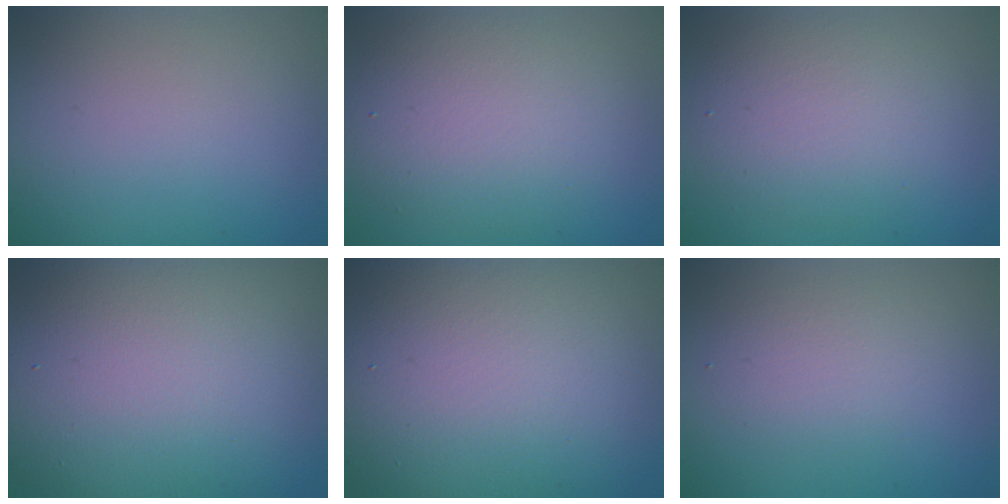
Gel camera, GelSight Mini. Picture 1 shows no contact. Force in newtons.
{"total": 5.0, "press": 5.0, "slide": 0.4}
{"total": 3.9, "press": 3.9, "slide": 0.1}
{"total": 12.9, "press": 12.9, "slide": 0.8}
{"total": 14.7, "press": 14.7, "slide": 0.9}
{"total": 2.1, "press": 2.1, "slide": 0.0}